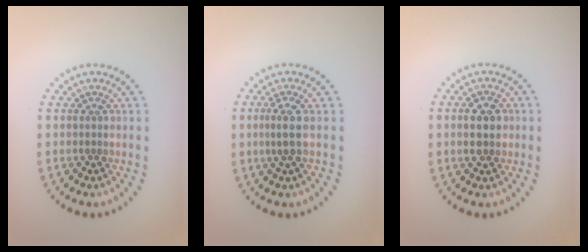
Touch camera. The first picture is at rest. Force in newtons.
{"total": 1.8, "press": 1.5, "slide": 1.1}
{"total": 2.3, "press": 2.3, "slide": 0.1}